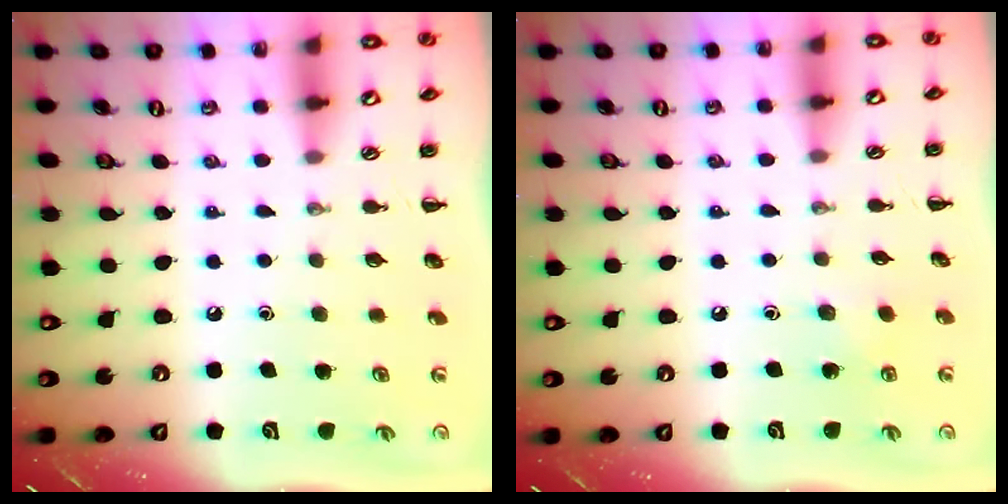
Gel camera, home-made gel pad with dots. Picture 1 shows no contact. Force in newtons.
{"total": 3.5, "press": 3.4, "slide": 0.9}